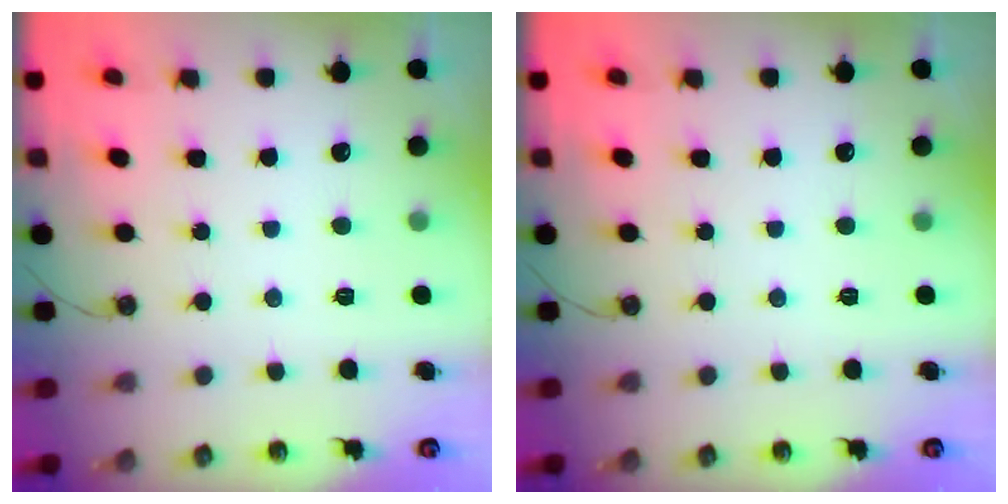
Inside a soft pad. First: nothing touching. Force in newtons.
{"total": 0.0}